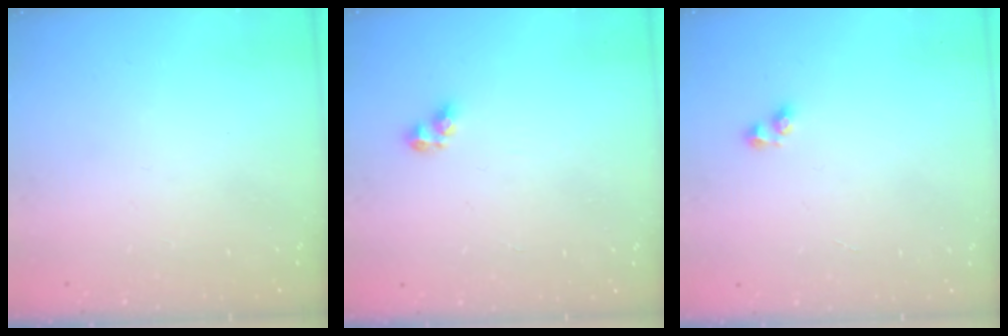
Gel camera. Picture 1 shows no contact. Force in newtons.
{"total": 5.5, "press": 5.5, "slide": 0.6}
{"total": 2.5, "press": 2.2, "slide": 1.3}